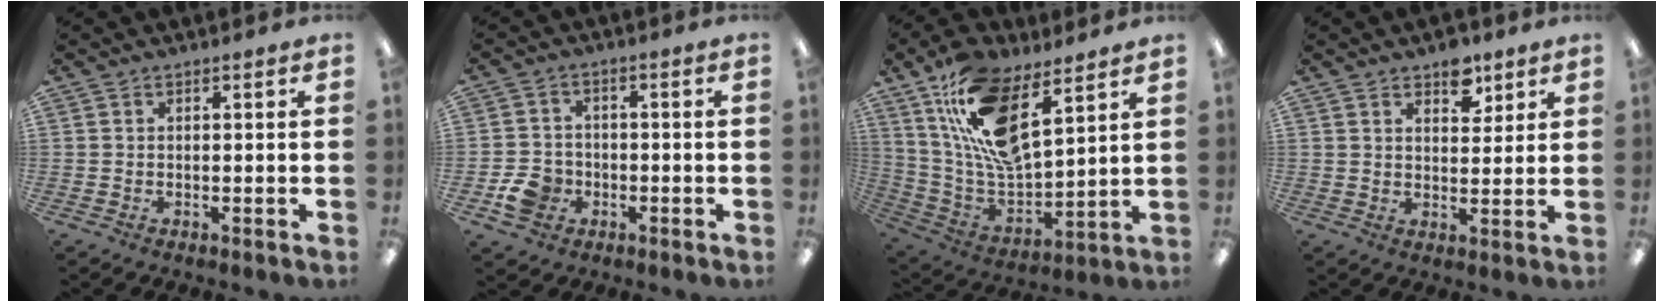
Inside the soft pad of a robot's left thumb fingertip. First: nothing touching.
{"total": 6.9, "force": [-2.6, 5.7, 2.8], "torque": [-0.055, 0.013, -0.045]}
{"total": 18.7, "force": [10.3, 8.3, 13.2], "torque": [-0.267, -0.051, 0.182]}
{"total": 6.6, "force": [4.5, 3.9, 2.9], "torque": [-0.022, -0.021, 0.073]}